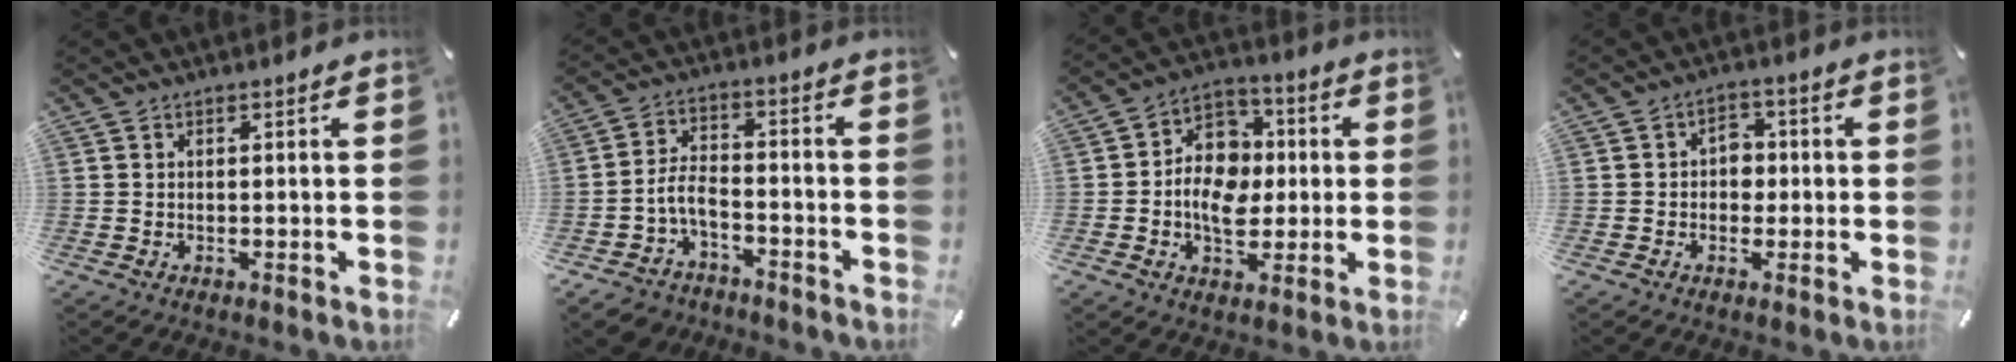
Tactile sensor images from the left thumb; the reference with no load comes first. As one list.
[{"total": 7.1, "force": [-3.8, 4.2, 4.3], "torque": [-0.095, 0.008, -0.074]}, {"total": 11.8, "force": [-1.8, 9.3, 7.0], "torque": [-0.124, 0.022, -0.032]}, {"total": 4.2, "force": [-0.4, 3.5, 2.3], "torque": [-0.028, 0.006, -0.014]}]